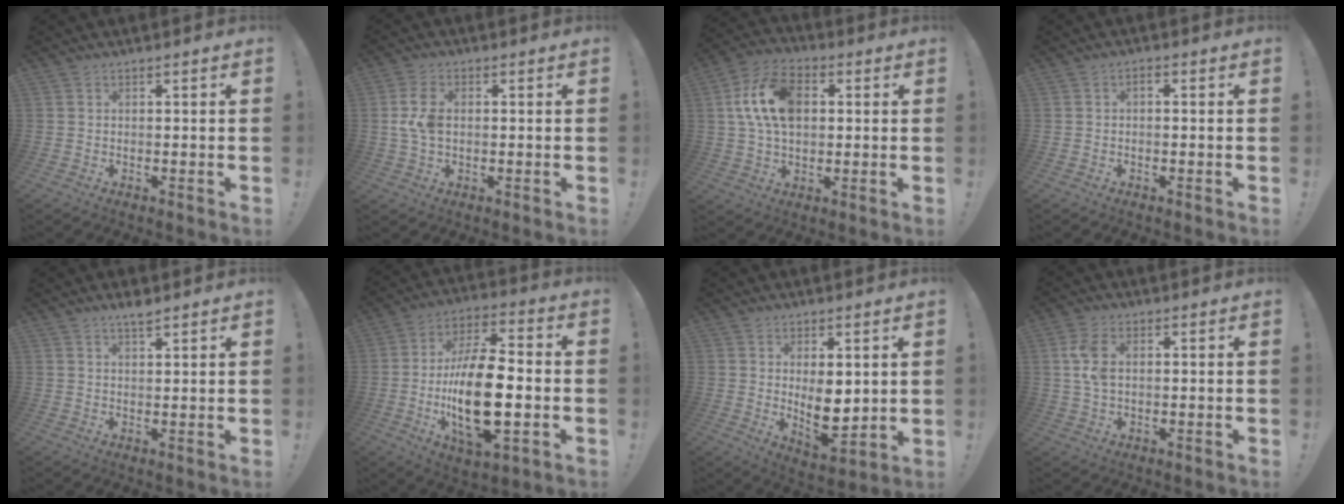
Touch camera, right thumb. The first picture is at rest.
{"total": 6.5, "force": [0.4, 4.1, 5.0], "torque": [-0.104, 0.005, 0.007]}
{"total": 15.3, "force": [2.9, 10.1, 11.1], "torque": [-0.200, 0.011, 0.056]}
{"total": 1.1, "force": [-0.6, 0.4, 0.8], "torque": [-0.018, 0.007, -0.010]}
{"total": 3.0, "force": [2.5, 0.4, 1.7], "torque": [-0.028, -0.014, 0.042]}
{"total": 21.8, "force": [-3.7, 9.5, 19.3], "torque": [-0.366, -0.001, -0.060]}
{"total": 8.9, "force": [1.3, 5.1, 7.2], "torque": [-0.102, -0.025, 0.033]}
{"total": 6.8, "force": [1.3, 4.1, 5.3], "torque": [-0.105, -0.004, 0.021]}